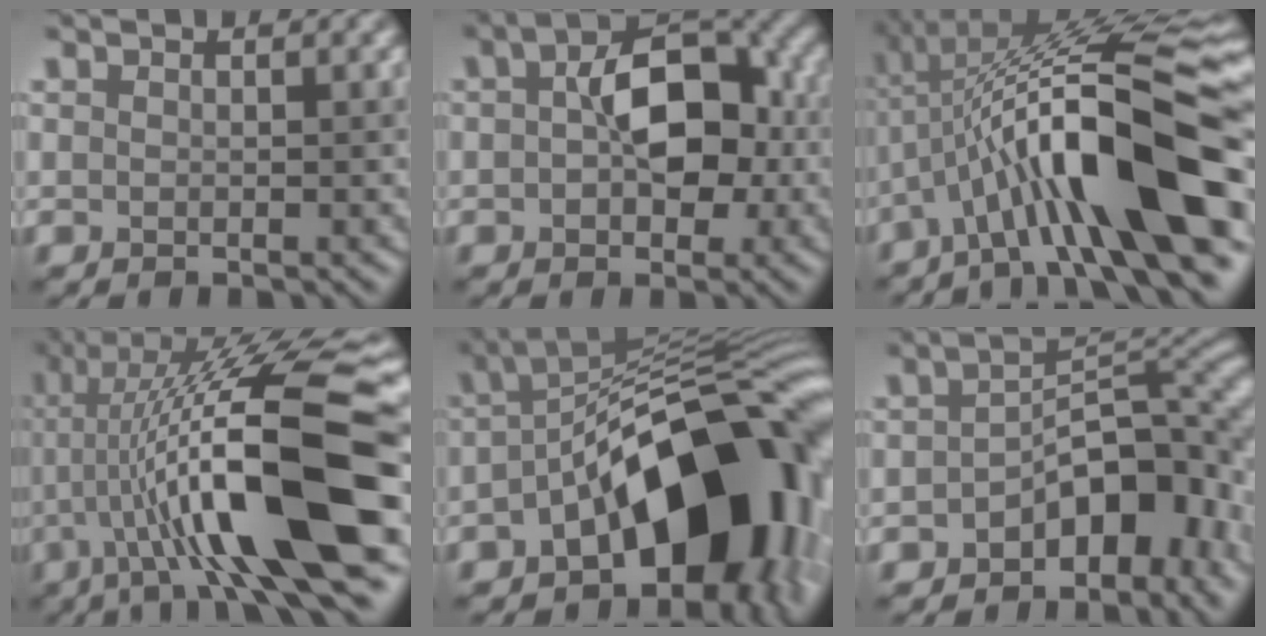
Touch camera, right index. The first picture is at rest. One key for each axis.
{"total": 7.5, "fx": 0.6, "fy": 4.3, "fz": 6.1, "tx": -0.084, "ty": 0.012, "tz": 0.007}
{"total": 14.1, "fx": -3.3, "fy": 3.1, "fz": 13.4, "tx": -0.200, "ty": 0.028, "tz": -0.049}
{"total": 14.7, "fx": -1.5, "fy": 2.5, "fz": 14.4, "tx": -0.221, "ty": 0.025, "tz": -0.021}
{"total": 15.5, "fx": -4.6, "fy": 8.4, "fz": 12.2, "tx": -0.127, "ty": 0.016, "tz": -0.080}
{"total": 7.9, "fx": -3.4, "fy": 4.3, "fz": 5.7, "tx": -0.057, "ty": 0.008, "tz": -0.061}